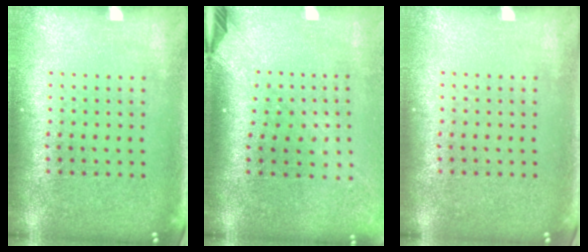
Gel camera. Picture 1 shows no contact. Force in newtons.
{"total": 2.3, "press": 1.7, "slide": 1.5}
{"total": 0.0}